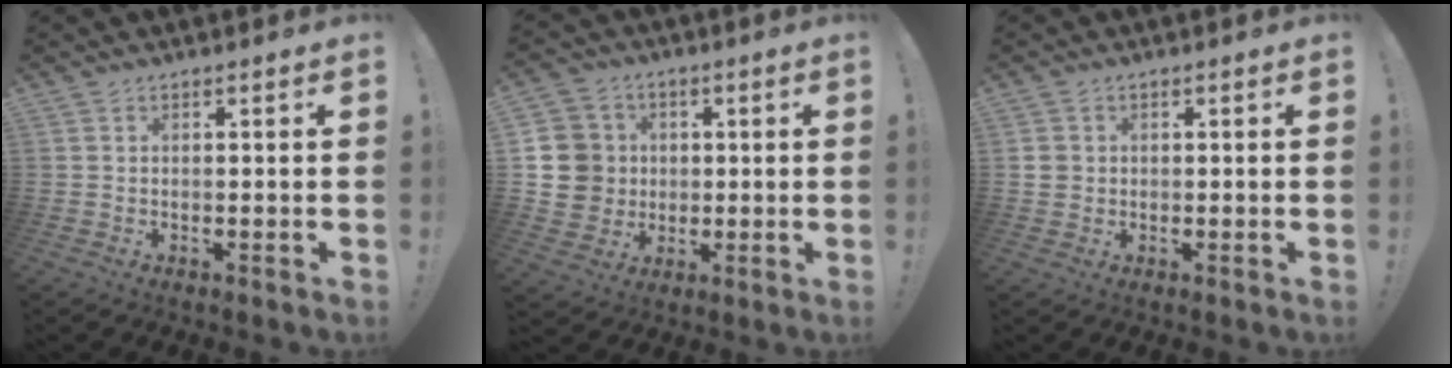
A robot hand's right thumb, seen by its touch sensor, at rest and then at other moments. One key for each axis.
{"total": 12.1, "fx": 1.1, "fy": 11.5, "fz": 3.6, "tx": -0.056, "ty": 0.002, "tz": 0.028}
{"total": 2.6, "fx": 0.4, "fy": 2.5, "fz": 0.6, "tx": -0.007, "ty": 0.003, "tz": 0.008}